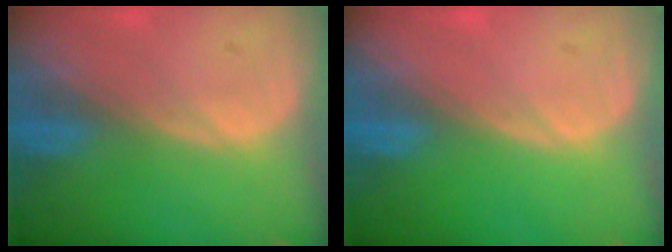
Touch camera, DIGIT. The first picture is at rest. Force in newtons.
{"total": 0.0}